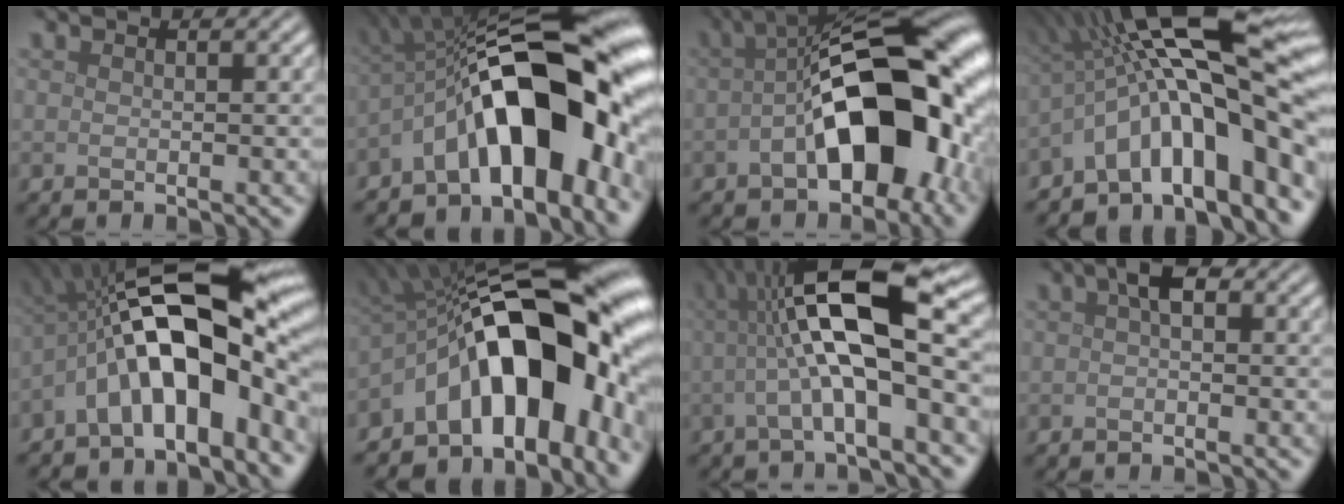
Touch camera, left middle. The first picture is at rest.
{"total": 14.8, "force": [-3.2, 6.7, 12.8], "torque": [-0.157, 0.021, -0.062]}
{"total": 14.2, "force": [-2.2, 7.5, 11.9], "torque": [-0.151, 0.007, -0.044]}
{"total": 16.7, "force": [-1.0, 5.7, 15.7], "torque": [-0.213, 0.033, -0.022]}
{"total": 14.6, "force": [-1.9, 6.1, 13.2], "torque": [-0.185, 0.020, -0.045]}
{"total": 17.0, "force": [-3.3, 9.0, 14.0], "torque": [-0.177, 0.035, -0.066]}
{"total": 10.9, "force": [1.3, 3.0, 10.4], "torque": [-0.174, 0.021, 0.017]}
{"total": 1.9, "force": [0.4, 0.9, 1.6], "torque": [-0.026, 0.009, 0.001]}